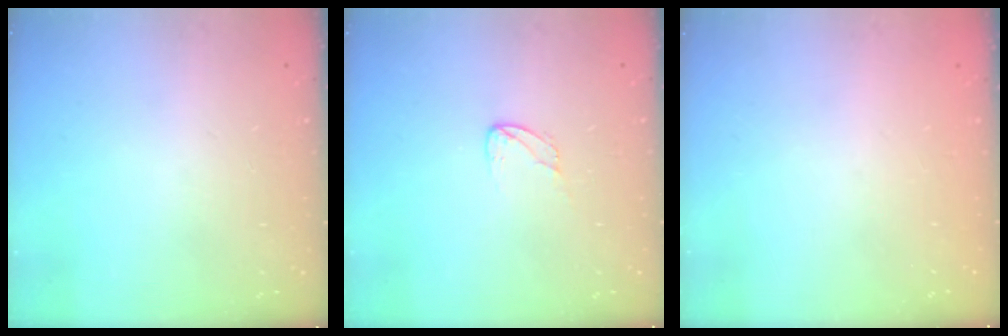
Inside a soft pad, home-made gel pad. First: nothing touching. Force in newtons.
{"total": 2.9, "press": 2.9, "slide": 0.2}
{"total": 0.0}